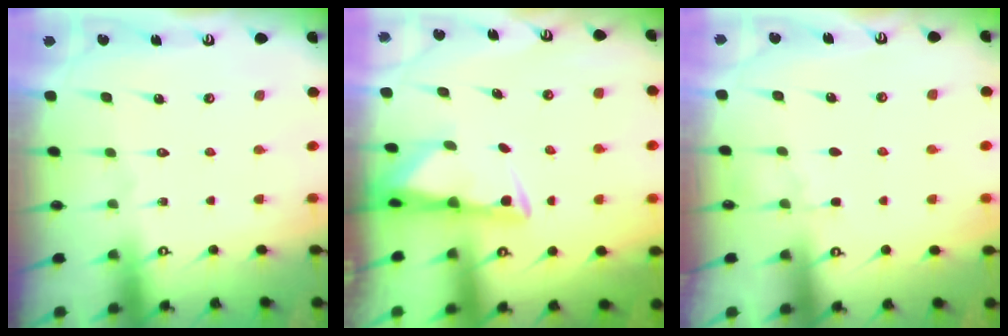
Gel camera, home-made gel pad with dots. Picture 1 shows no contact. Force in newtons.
{"total": 3.0, "press": 2.9, "slide": 0.6}
{"total": 2.1, "press": 2.1, "slide": 0.4}